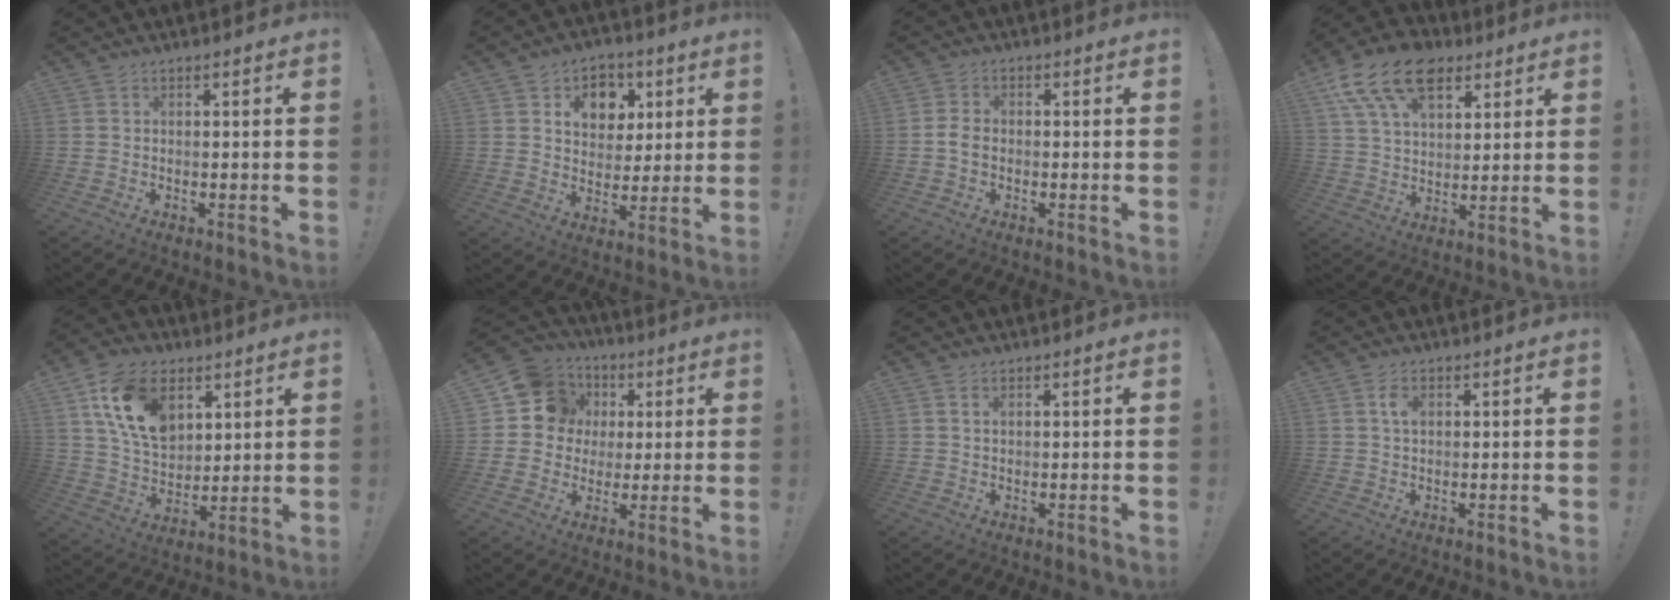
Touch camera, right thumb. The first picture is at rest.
{"total": 10.0, "force": [4.5, 8.2, 3.6], "torque": [-0.043, -0.026, 0.087]}
{"total": 3.3, "force": [-0.9, 2.3, 2.2], "torque": [-0.041, 0.009, -0.016]}
{"total": 17.7, "force": [9.2, 11.2, 10.2], "torque": [-0.176, -0.044, 0.166]}
{"total": 17.5, "force": [7.4, 11.8, 10.6], "torque": [-0.181, -0.022, 0.144]}
{"total": 12.3, "force": [3.4, 11.3, 3.6], "torque": [-0.049, -0.008, 0.077]}
{"total": 1.0, "force": [0.4, 0.5, 0.7], "torque": [-0.009, -0.001, 0.007]}
{"total": 3.0, "force": [0.7, 1.8, 2.3], "torque": [-0.034, -0.001, 0.009]}